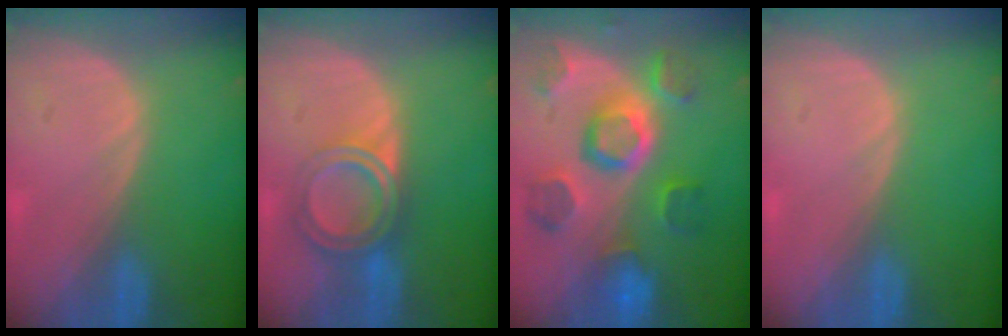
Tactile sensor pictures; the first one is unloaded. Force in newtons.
{"total": 6.4, "press": 5.4, "slide": 3.5}
{"total": 11.1, "press": 9.9, "slide": 5.0}
{"total": 0.0}